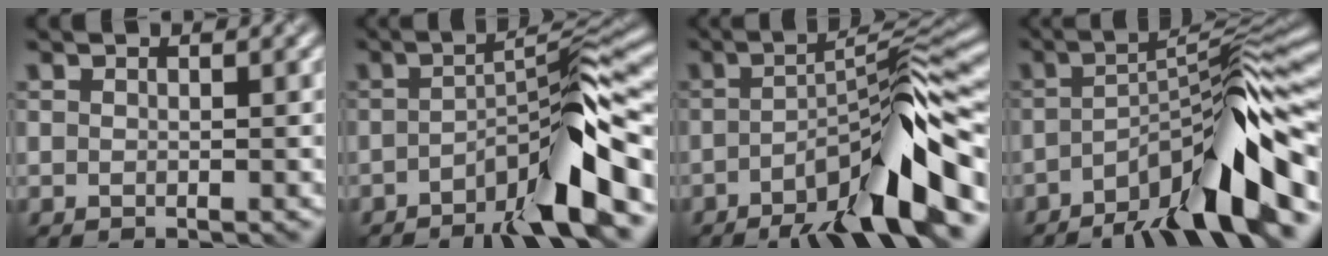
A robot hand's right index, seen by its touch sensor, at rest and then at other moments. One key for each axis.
{"total": 8.9, "fx": -4.7, "fy": 1.3, "fz": 7.5, "tx": -0.106, "ty": 0.019, "tz": -0.085}
{"total": 11.6, "fx": -5.8, "fy": 2.0, "fz": 9.9, "tx": -0.137, "ty": 0.020, "tz": -0.105}
{"total": 11.9, "fx": -6.4, "fy": 2.0, "fz": 9.9, "tx": -0.133, "ty": 0.025, "tz": -0.115}